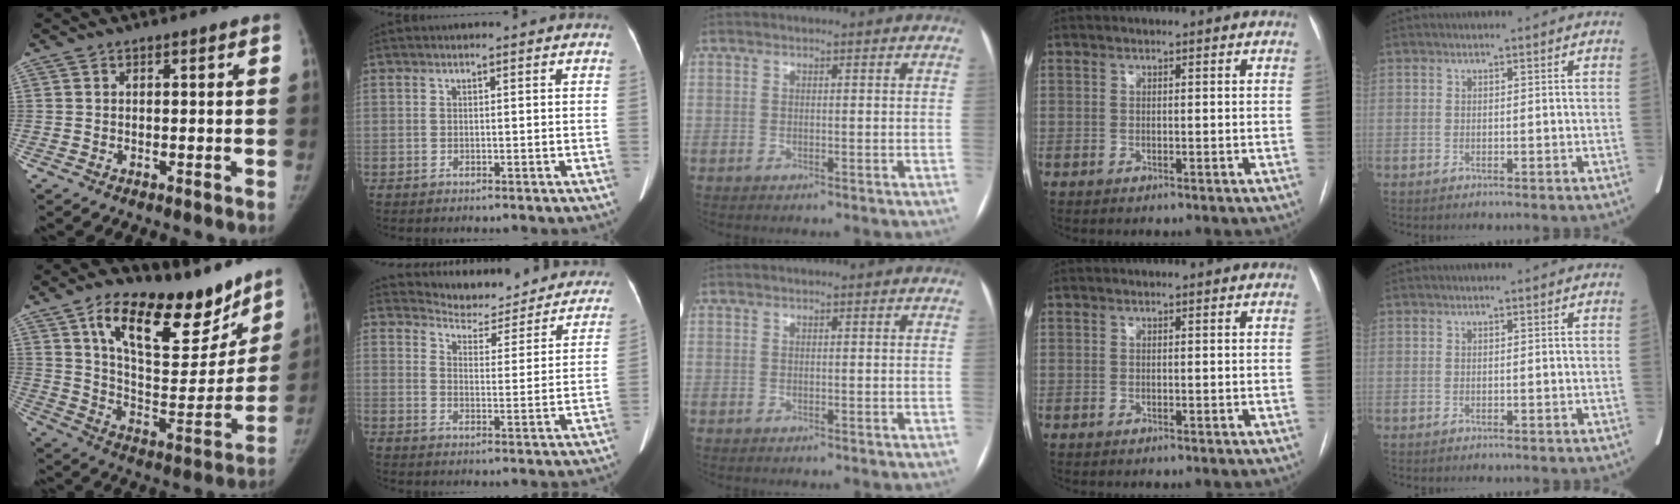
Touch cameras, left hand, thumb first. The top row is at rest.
{"thumb": {"total": 24.1, "force": [15.4, 10.7, 15.1], "torque": [-0.178, -0.068, 0.249]}, "index": {"total": 17.0, "force": [16.2, 4.1, 3.0], "torque": [-0.020, -0.032, 0.188]}}